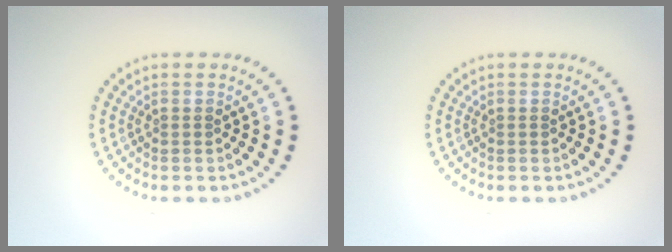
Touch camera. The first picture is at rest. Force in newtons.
{"total": 0.0}